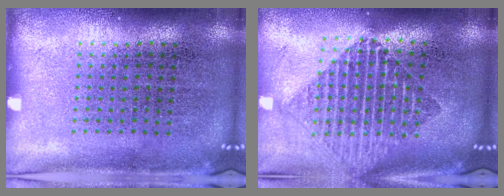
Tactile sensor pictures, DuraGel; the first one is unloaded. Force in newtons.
{"total": 1.9, "press": 1.6, "slide": 1.0}